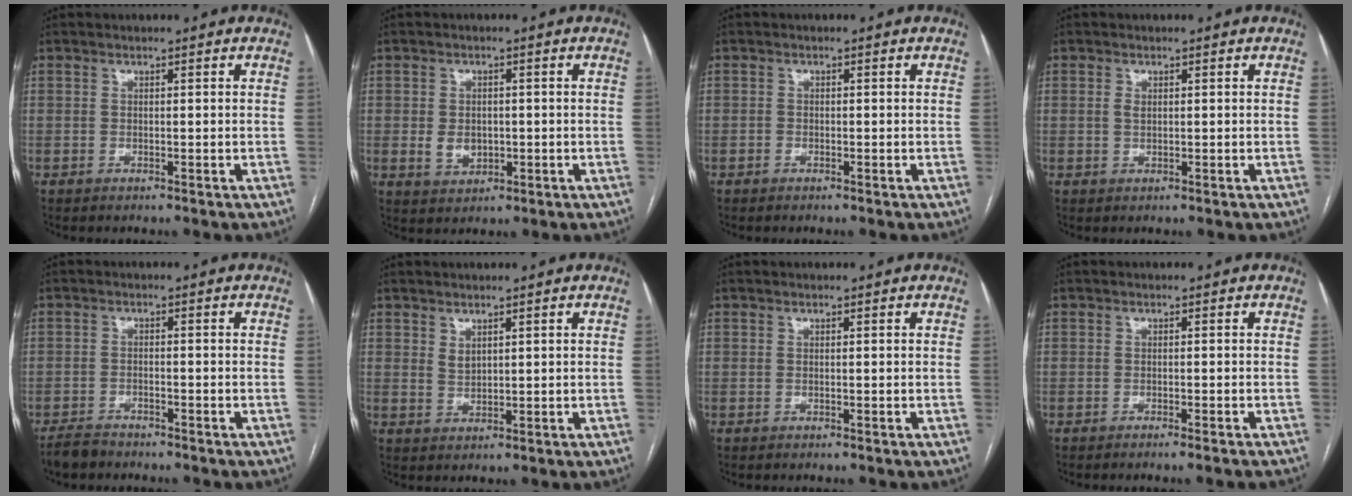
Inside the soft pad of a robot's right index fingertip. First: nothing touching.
{"total": 3.8, "force": [-0.4, 2.9, 2.4], "torque": [-0.040, 0.001, 0.005]}
{"total": 0.6, "force": [-0.4, 0.4, 0.1], "torque": [-0.001, 0.003, -0.011]}
{"total": 1.0, "force": [0.2, 0.6, 0.8], "torque": [-0.014, 0.001, 0.003]}
{"total": 3.6, "force": [-3.3, 1.0, 1.1], "torque": [-0.022, -0.007, -0.059]}
{"total": 1.7, "force": [1.1, 0.9, 1.0], "torque": [-0.018, -0.003, 0.029]}
{"total": 0.0}
{"total": 2.7, "force": [-2.3, -0.5, 1.4], "torque": [-0.012, 0.001, -0.030]}